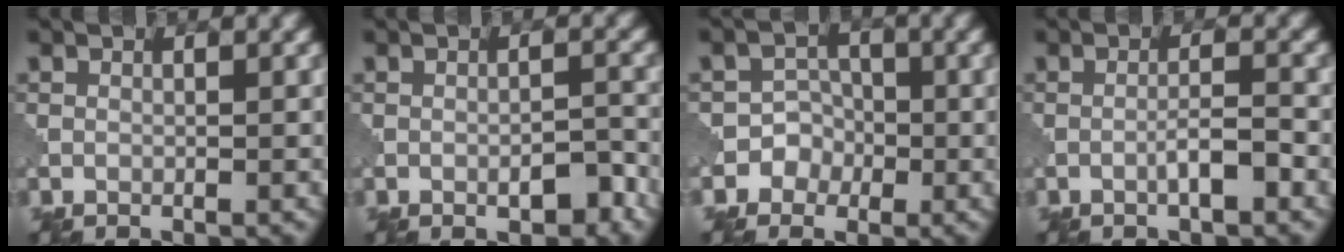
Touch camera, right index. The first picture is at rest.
{"total": 2.7, "force": [-1.4, 0.9, 2.1], "torque": [-0.028, 0.005, -0.021]}
{"total": 3.0, "force": [-1.3, 2.7, 0.3], "torque": [0.027, 0.012, -0.036]}
{"total": 2.2, "force": [-1.0, 0.2, 2.0], "torque": [-0.033, 0.009, -0.020]}